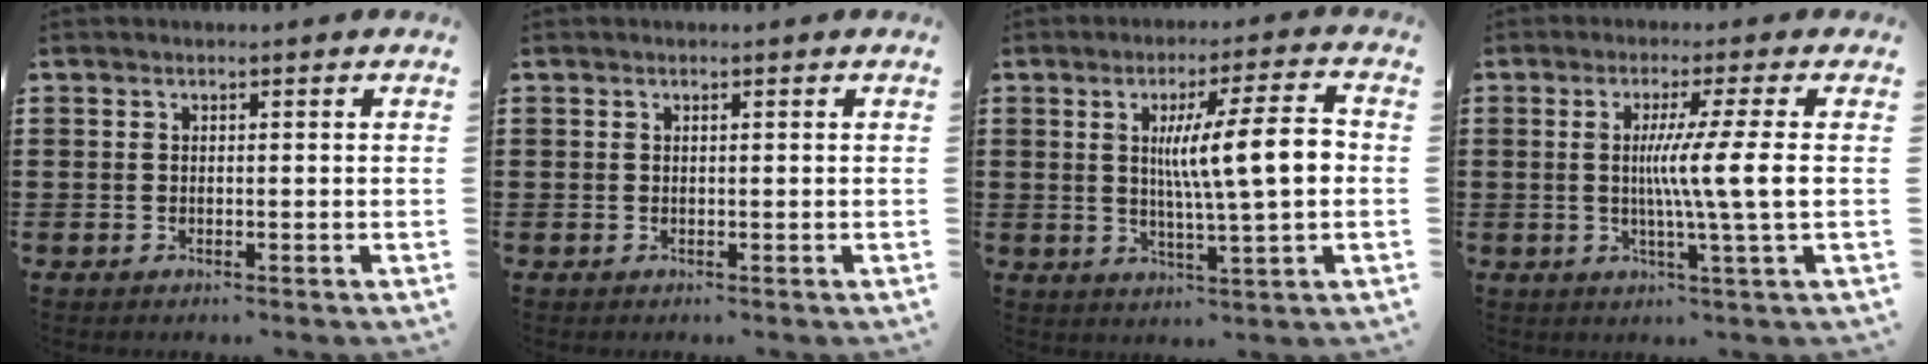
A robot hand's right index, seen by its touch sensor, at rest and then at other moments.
{"total": 0.0}
{"total": 11.4, "force": [1.3, 1.7, 11.2], "torque": [-0.185, -0.001, 0.014]}
{"total": 8.0, "force": [0.2, -1.1, 8.0], "torque": [-0.145, -0.010, -0.004]}